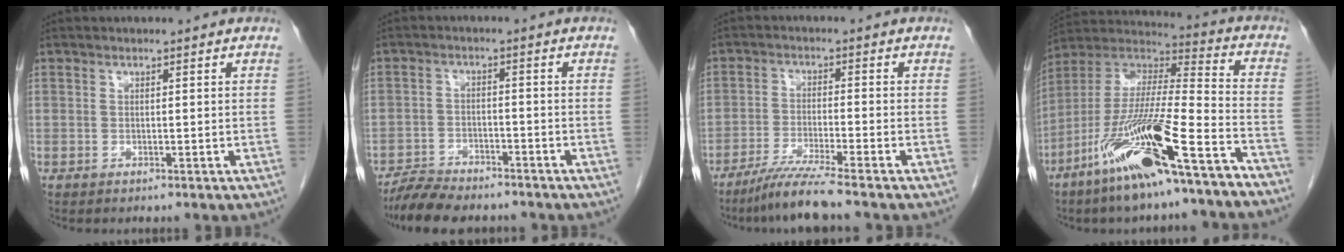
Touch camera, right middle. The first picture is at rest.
{"total": 7.8, "force": [-7.2, 1.6, 2.7], "torque": [-0.047, -0.016, -0.121]}
{"total": 7.1, "force": [-5.9, -2.0, 3.5], "torque": [-0.068, -0.032, -0.117]}
{"total": 20.8, "force": [-13.0, 2.2, 16.1], "torque": [-0.307, -0.023, -0.235]}